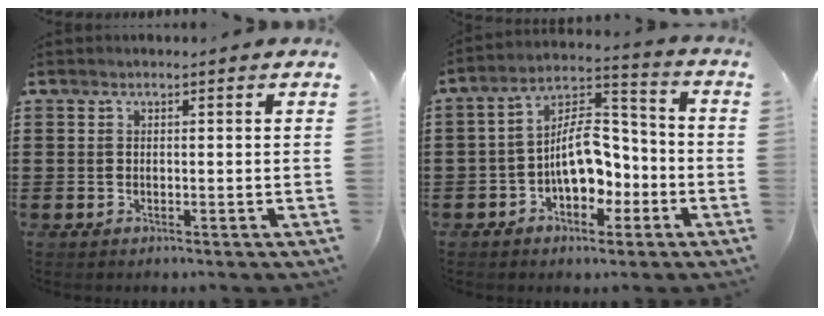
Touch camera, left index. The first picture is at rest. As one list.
[{"total": 9.7, "force": [-3.1, 5.8, 7.1], "torque": [-0.120, 0.013, -0.059]}]